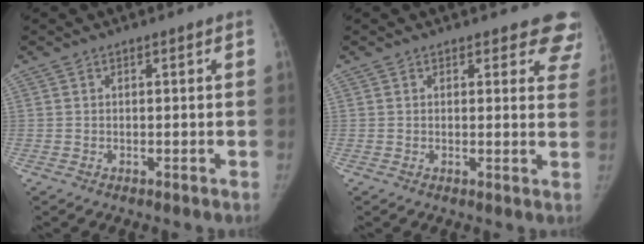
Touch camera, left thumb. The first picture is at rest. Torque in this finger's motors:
{"motor_torque": [1.48, 1.21, 0.64, -0.47, 0.14]}